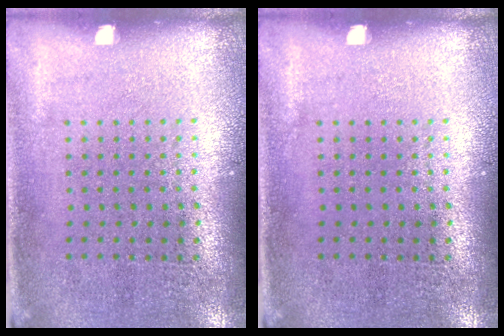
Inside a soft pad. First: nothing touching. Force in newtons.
{"total": 0.0}